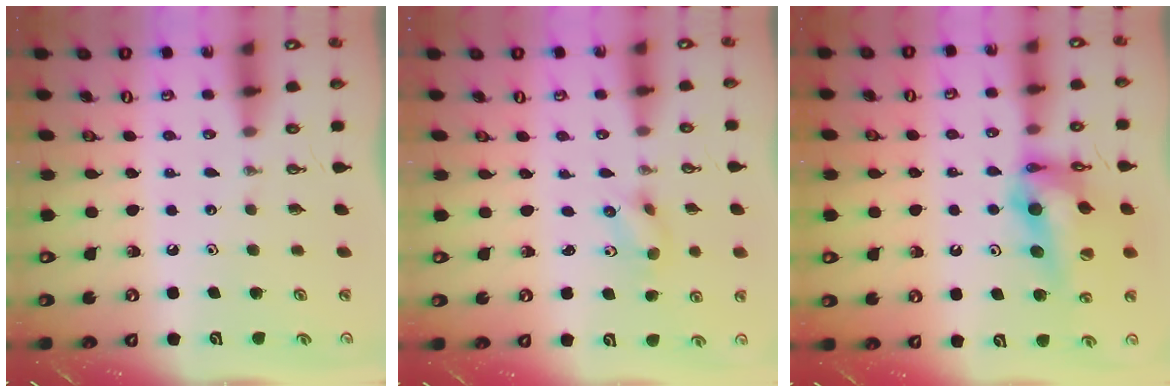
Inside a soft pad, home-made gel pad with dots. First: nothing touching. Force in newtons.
{"total": 2.5, "press": 2.3, "slide": 0.9}
{"total": 18.5, "press": 17.8, "slide": 5.3}